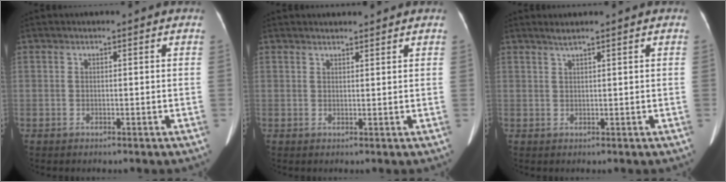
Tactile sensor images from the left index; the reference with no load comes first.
{"total": 2.4, "force": [2.4, 0.3, 0.4], "torque": [-0.010, 0.011, 0.034]}
{"total": 1.3, "force": [1.0, -0.4, 0.7], "torque": [-0.022, 0.005, 0.025]}